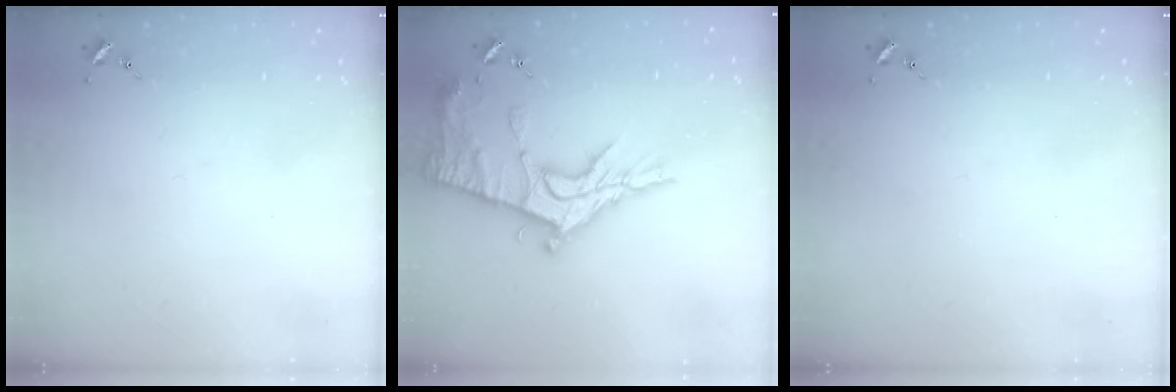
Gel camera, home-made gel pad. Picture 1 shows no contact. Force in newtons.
{"total": 18.0, "press": 18.0, "slide": 1.4}
{"total": 0.0}